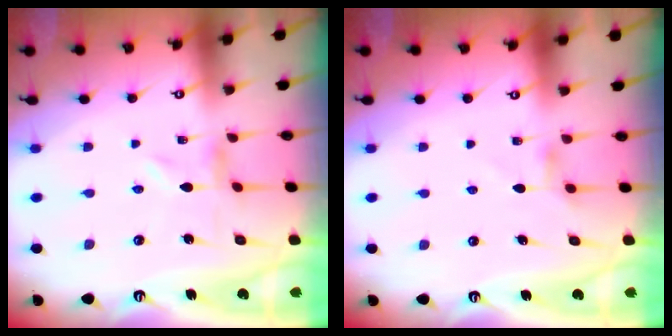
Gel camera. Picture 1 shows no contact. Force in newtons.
{"total": 2.8, "press": 2.7, "slide": 0.5}